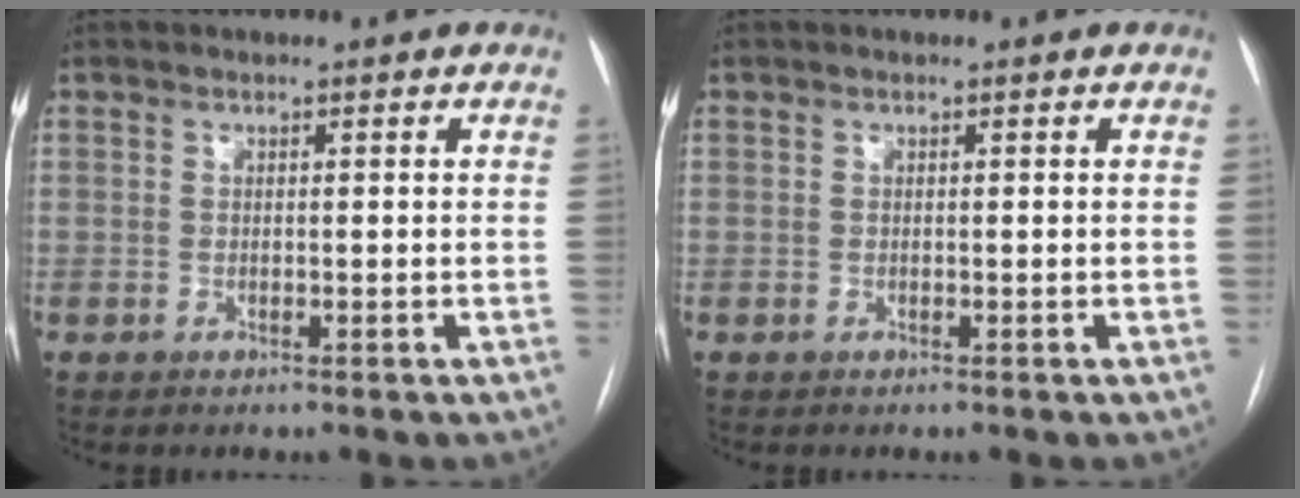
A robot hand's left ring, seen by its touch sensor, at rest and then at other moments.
{"total": 0.0}